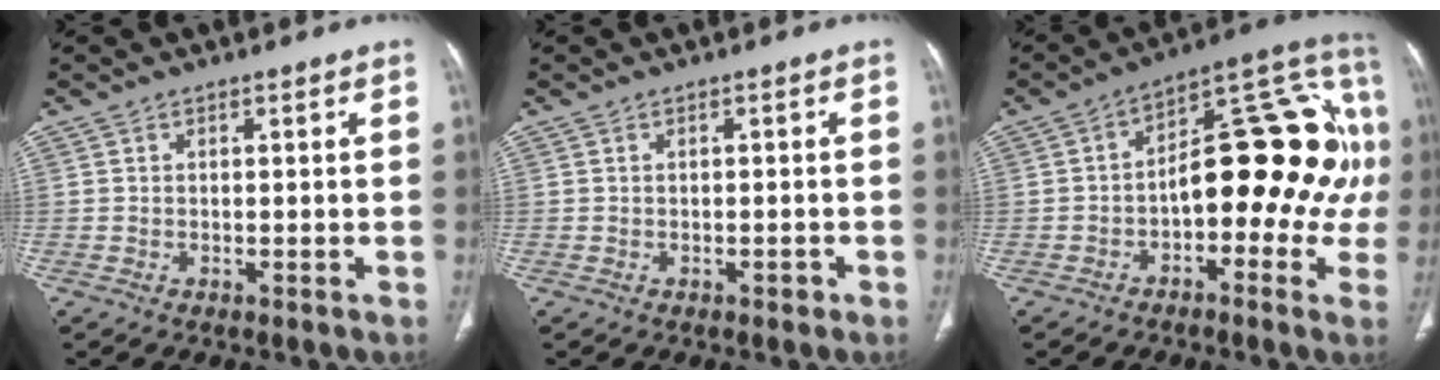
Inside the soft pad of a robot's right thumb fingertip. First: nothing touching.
{"total": 1.0, "force": [-0.5, 0.6, 0.5], "torque": [-0.007, 0.005, -0.006]}
{"total": 23.1, "force": [-1.1, 11.6, 20.0], "torque": [-0.236, 0.051, -0.025]}